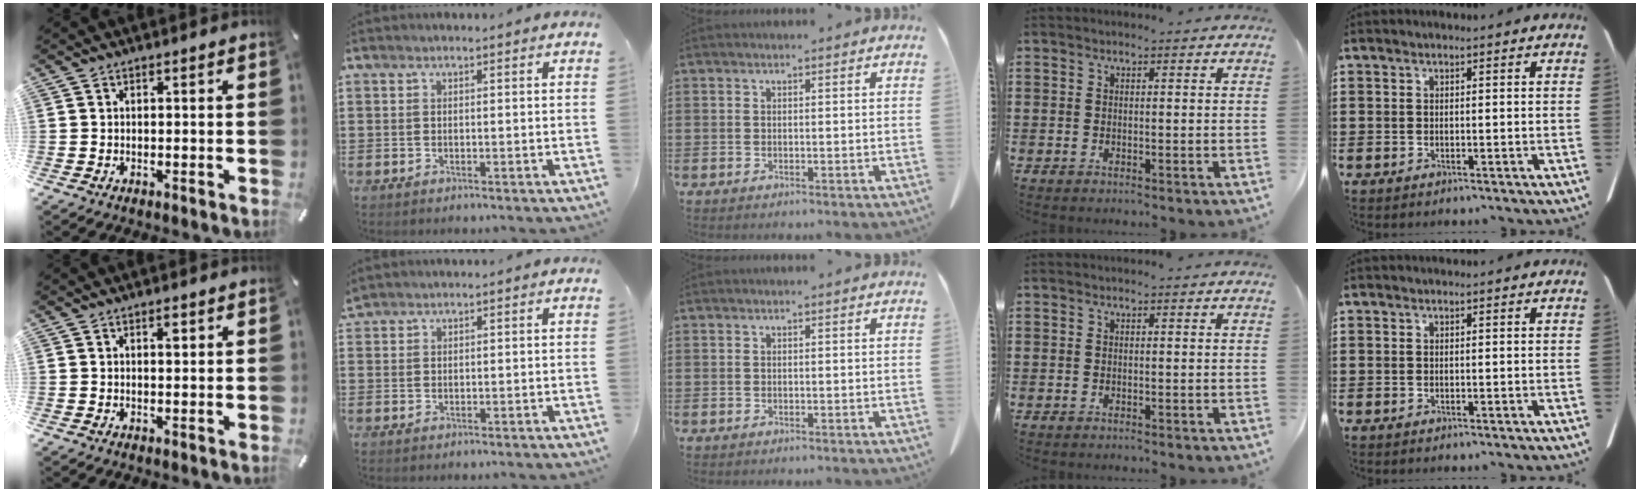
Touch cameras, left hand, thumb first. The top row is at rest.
{"thumb": {"total": 1.5, "force": [0.7, 0.7, 1.2], "torque": [-0.018, -0.001, 0.010]}, "index": {"total": 1.2, "force": [1.2, 0.2, 0.1], "torque": [-0.004, 0.000, 0.024]}}